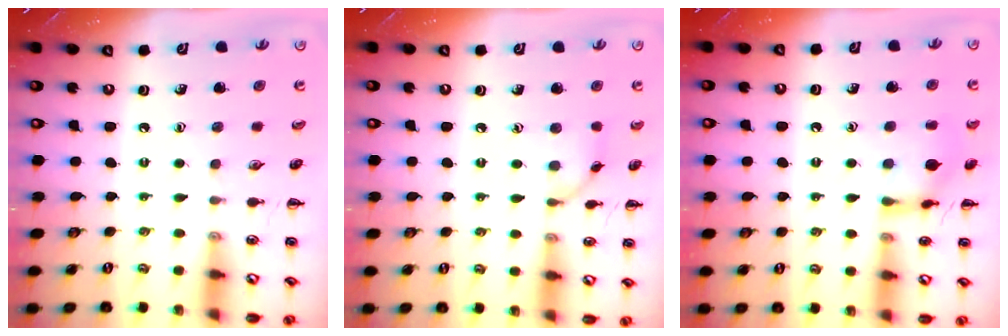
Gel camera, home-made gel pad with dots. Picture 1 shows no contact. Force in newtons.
{"total": 6.4, "press": 6.3, "slide": 0.5}
{"total": 10.8, "press": 10.8, "slide": 0.3}